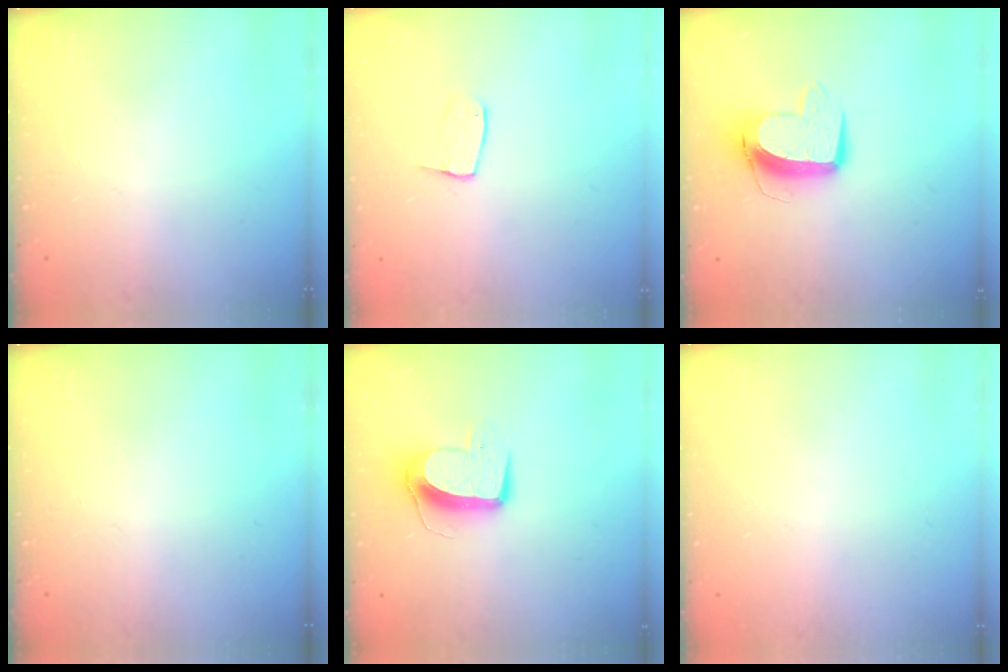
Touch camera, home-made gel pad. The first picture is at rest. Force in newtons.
{"total": 6.1, "press": 6.1, "slide": 0.3}
{"total": 11.1, "press": 11.0, "slide": 1.0}
{"total": 0.0}
{"total": 10.1, "press": 10.1, "slide": 0.6}
{"total": 0.0}